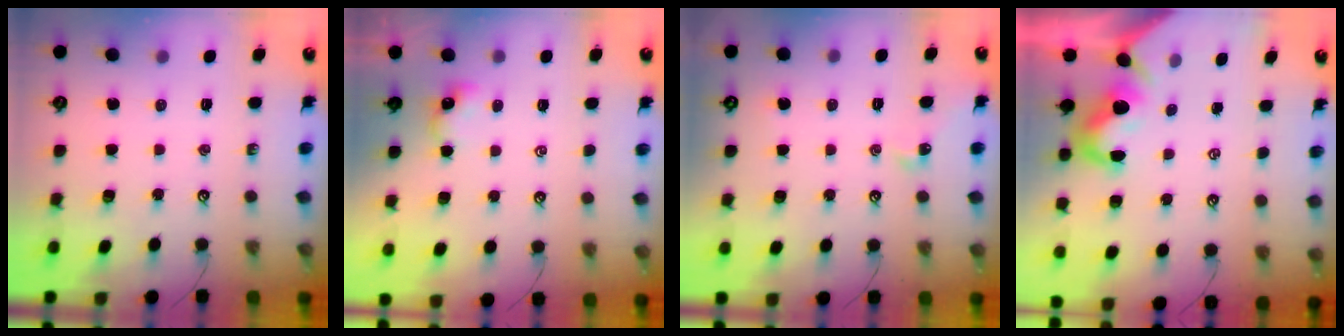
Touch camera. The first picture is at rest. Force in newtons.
{"total": 2.1, "press": 2.1, "slide": 0.2}
{"total": 3.8, "press": 3.8, "slide": 0.5}
{"total": 2.3, "press": 2.2, "slide": 0.6}